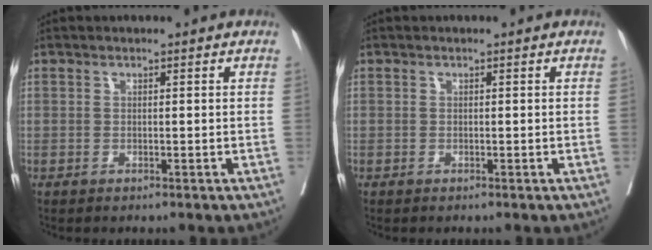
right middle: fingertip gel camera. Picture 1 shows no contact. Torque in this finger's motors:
{"motor_torque": [0.74, -0.47, -0.08, -0.21]}